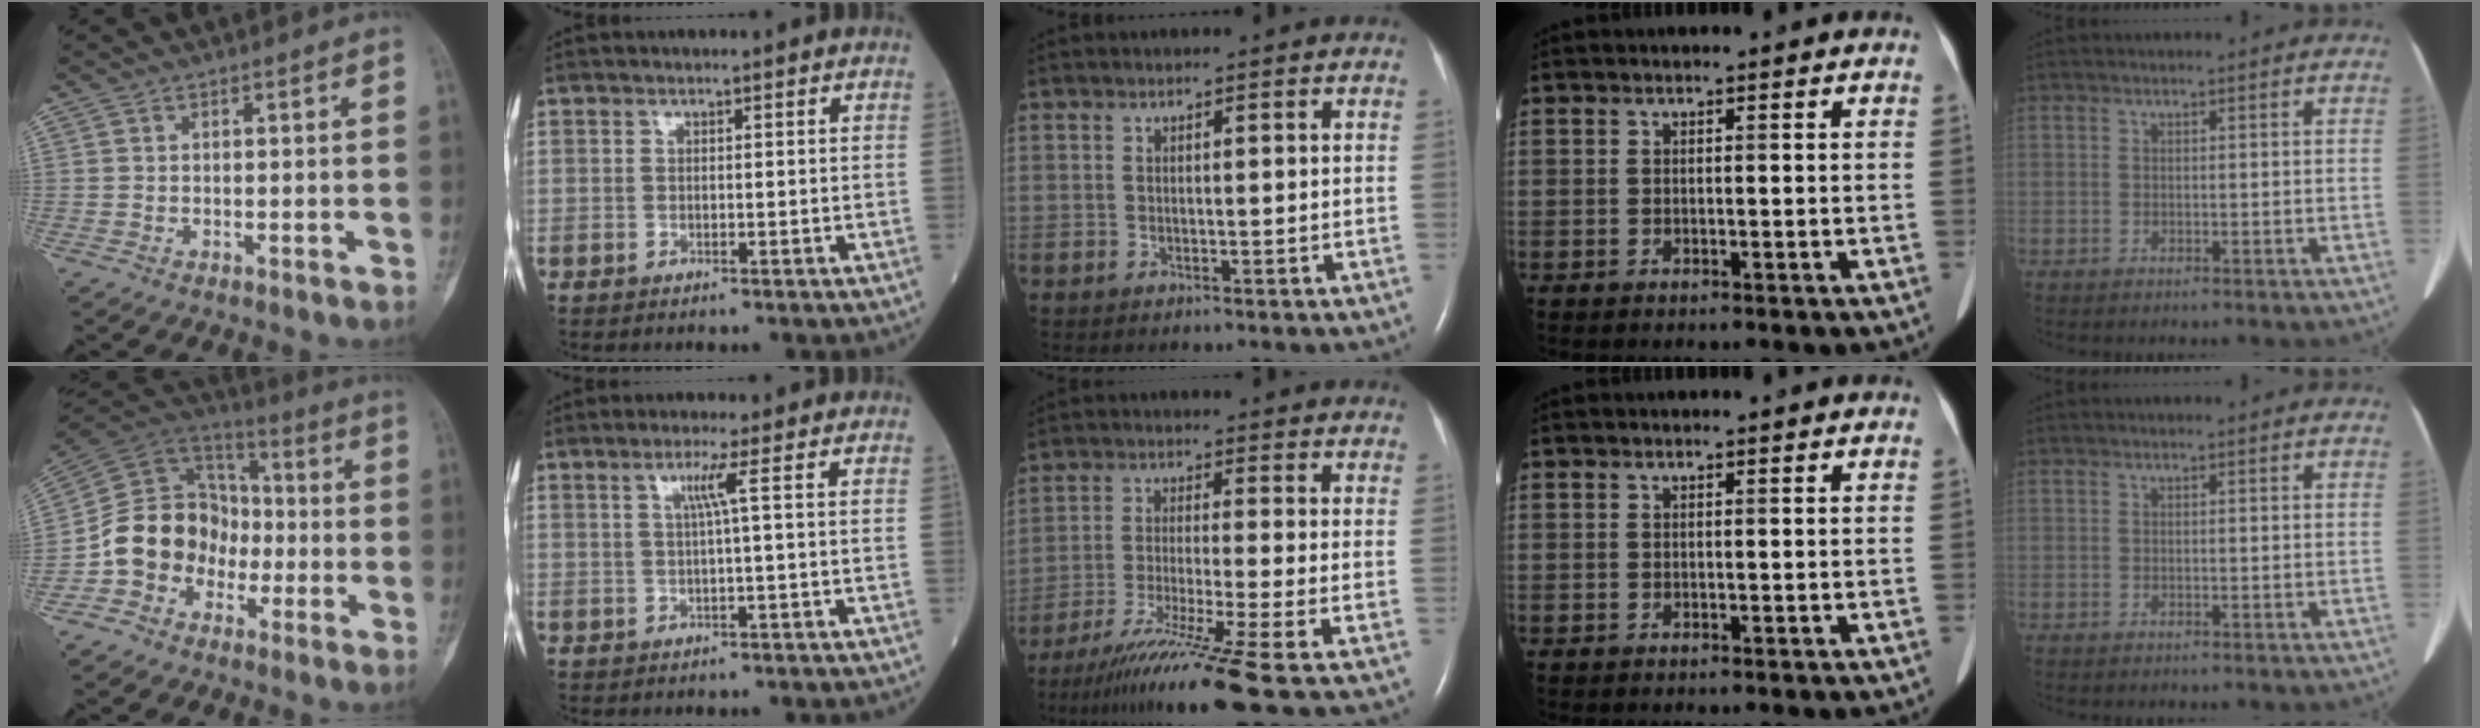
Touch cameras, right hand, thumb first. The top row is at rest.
{"thumb": {"total": 14.3, "force": [-4.7, 12.1, 5.9], "torque": [-0.070, 0.072, -0.094]}, "index": {"total": 2.6, "force": [0.6, -0.9, 2.3], "torque": [-0.049, -0.001, 0.015]}, "middle": {"total": 13.7, "force": [-10.2, -3.2, 8.5], "torque": [-0.150, -0.054, -0.167]}}